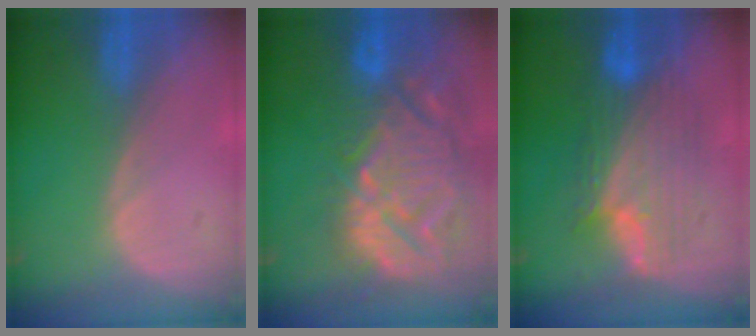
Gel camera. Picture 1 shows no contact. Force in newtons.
{"total": 14.7, "press": 12.6, "slide": 7.5}
{"total": 8.4, "press": 8.4, "slide": 0.3}